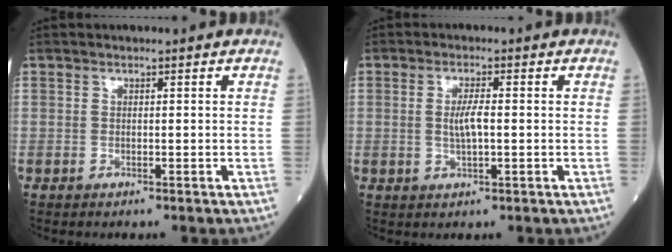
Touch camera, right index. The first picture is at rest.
{"total": 3.4, "force": [0.0, 0.6, 3.4], "torque": [-0.067, -0.001, 0.000]}